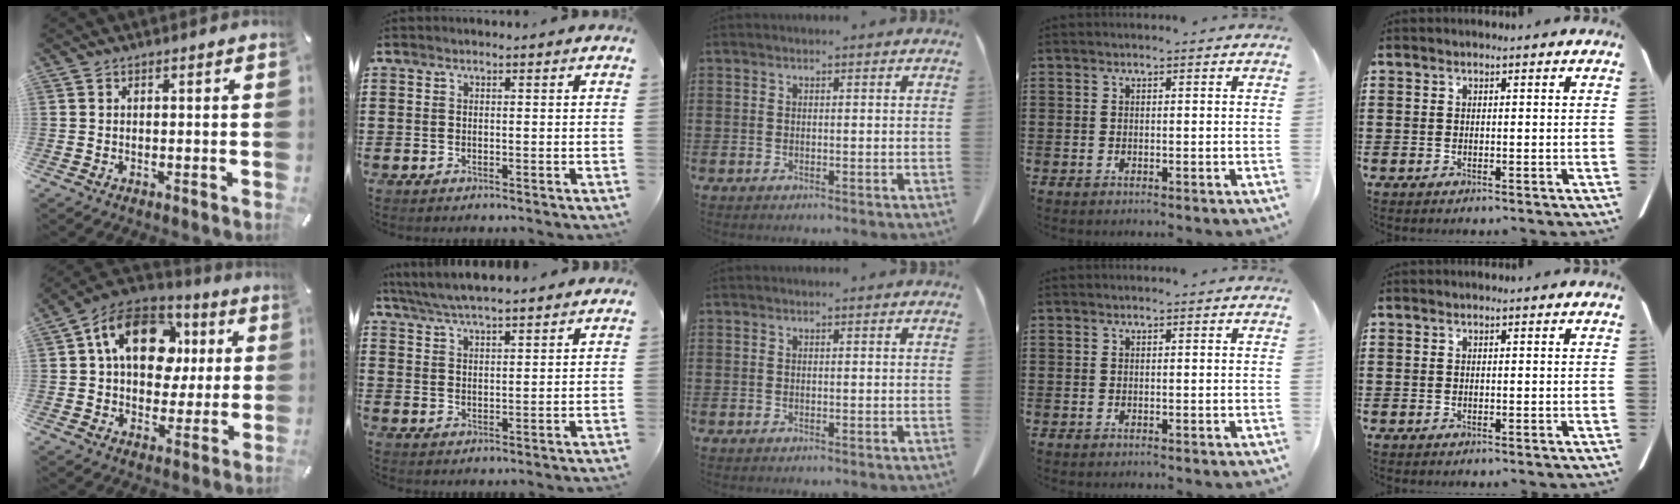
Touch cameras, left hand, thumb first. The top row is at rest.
{"thumb": {"total": 18.2, "force": [5.3, 12.9, 11.6], "torque": [-0.209, -0.002, 0.096]}, "index": {"total": 4.8, "force": [4.5, 0.3, 1.6], "torque": [-0.045, -0.015, 0.080]}}